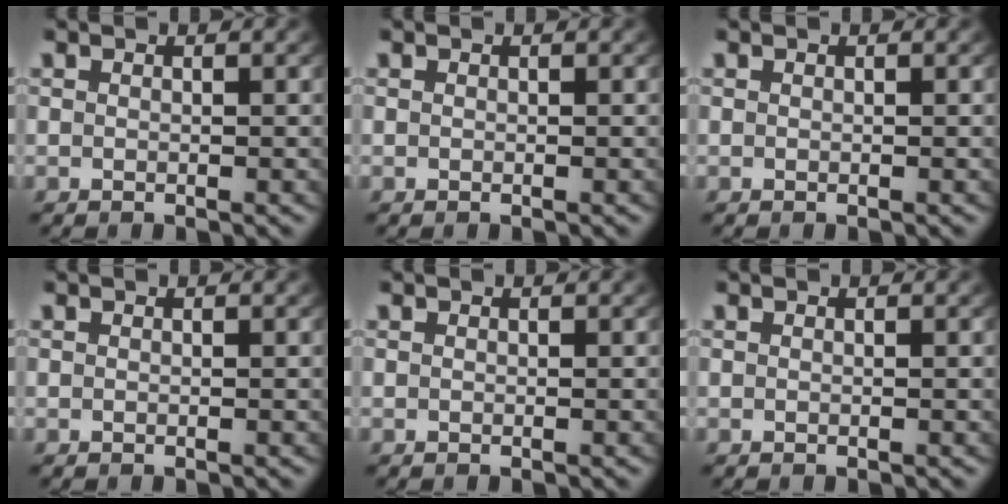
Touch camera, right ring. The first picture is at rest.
{"total": 0.0}
{"total": 0.0}
{"total": 0.0}
{"total": 0.0}
{"total": 0.0}